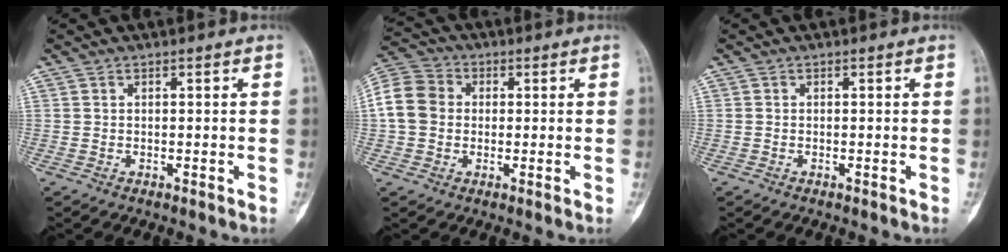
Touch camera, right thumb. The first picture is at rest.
{"total": 9.1, "force": [0.3, 7.7, 4.9], "torque": [-0.089, 0.023, -0.005]}
{"total": 0.0}